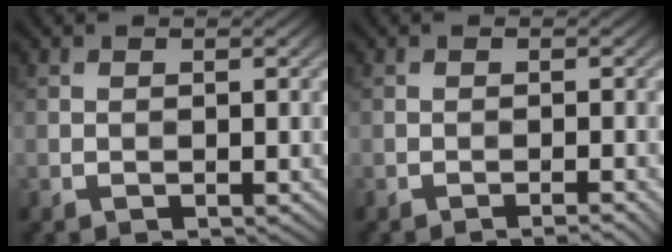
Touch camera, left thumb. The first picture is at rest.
{"total": 1.1, "force": [-0.8, 0.1, 0.8], "torque": [-0.002, 0.005, -0.016]}